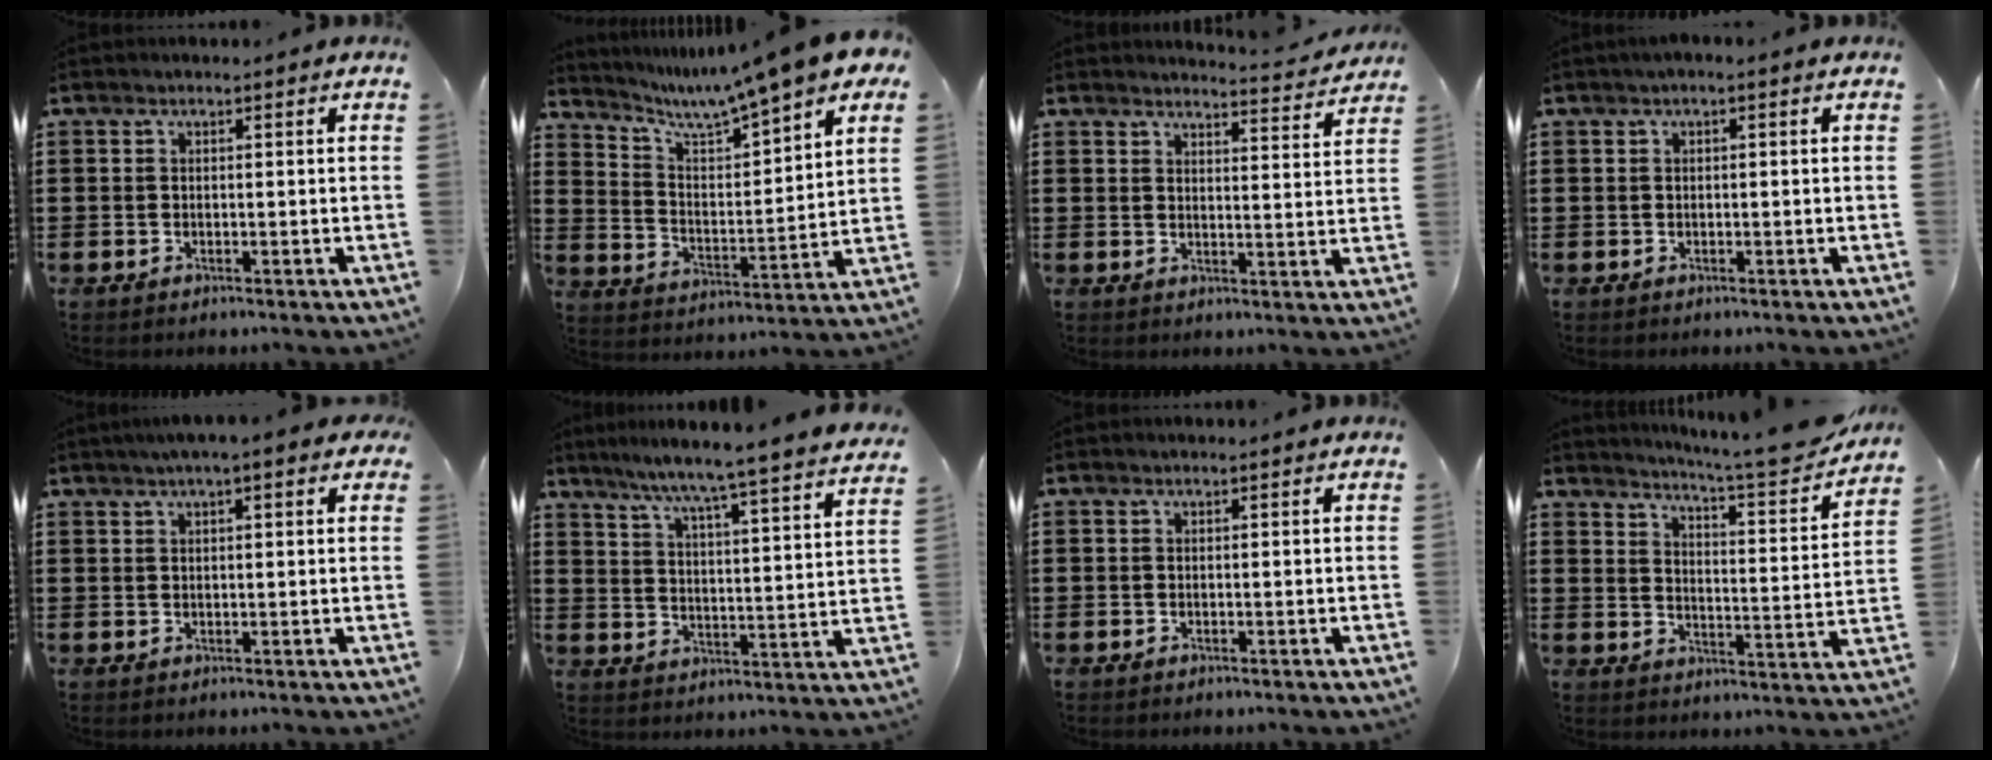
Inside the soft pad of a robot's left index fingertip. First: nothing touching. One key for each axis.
{"total": 8.6, "fx": 7.5, "fy": -1.2, "fz": 3.9, "tx": -0.106, "ty": -0.055, "tz": 0.119}
{"total": 3.8, "fx": 3.7, "fy": -0.2, "fz": 0.6, "tx": -0.019, "ty": -0.025, "tz": 0.064}
{"total": 0.7, "fx": 0.0, "fy": 0.1, "fz": 0.6, "tx": -0.011, "ty": -0.001, "tz": 0.000}
{"total": 2.8, "fx": 1.7, "fy": 0.3, "fz": 2.2, "tx": -0.047, "ty": 0.006, "tz": 0.031}
{"total": 5.7, "fx": 5.0, "fy": -1.6, "fz": 2.1, "tx": -0.064, "ty": -0.051, "tz": 0.074}
{"total": 0.0}
{"total": 7.0, "fx": 6.3, "fy": -0.5, "fz": 2.9, "tx": -0.060, "ty": -0.050, "tz": 0.100}